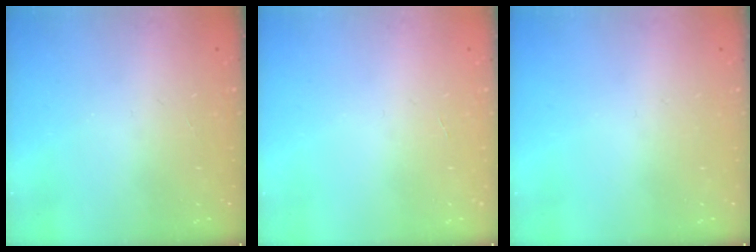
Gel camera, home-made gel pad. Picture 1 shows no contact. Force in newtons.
{"total": 0.0}
{"total": 0.0}